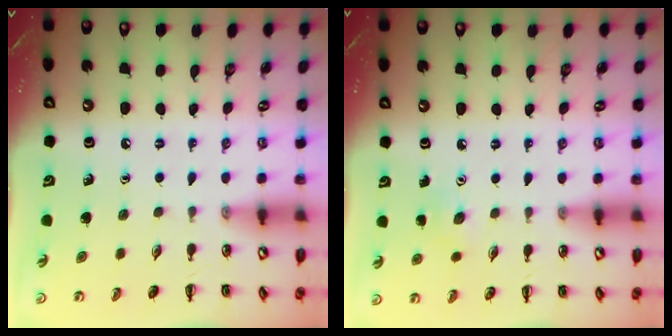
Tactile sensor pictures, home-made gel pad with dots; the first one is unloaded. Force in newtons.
{"total": 5.5, "press": 5.2, "slide": 1.6}